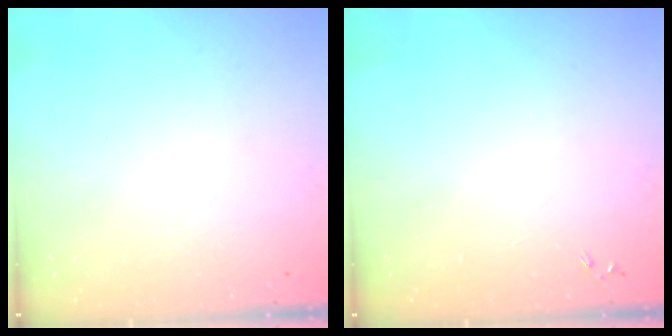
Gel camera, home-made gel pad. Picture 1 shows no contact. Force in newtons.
{"total": 0.0}